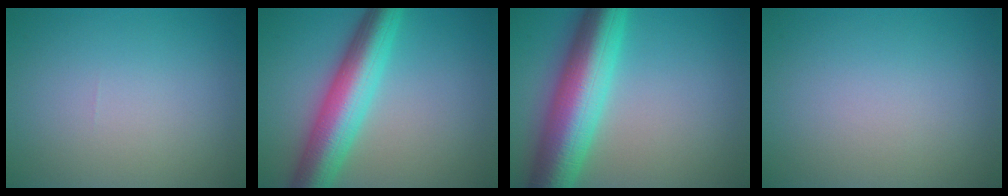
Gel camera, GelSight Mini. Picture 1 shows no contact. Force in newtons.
{"total": 8.1, "press": 8.1, "slide": 0.5}
{"total": 10.5, "press": 10.5, "slide": 0.2}
{"total": 0.0}